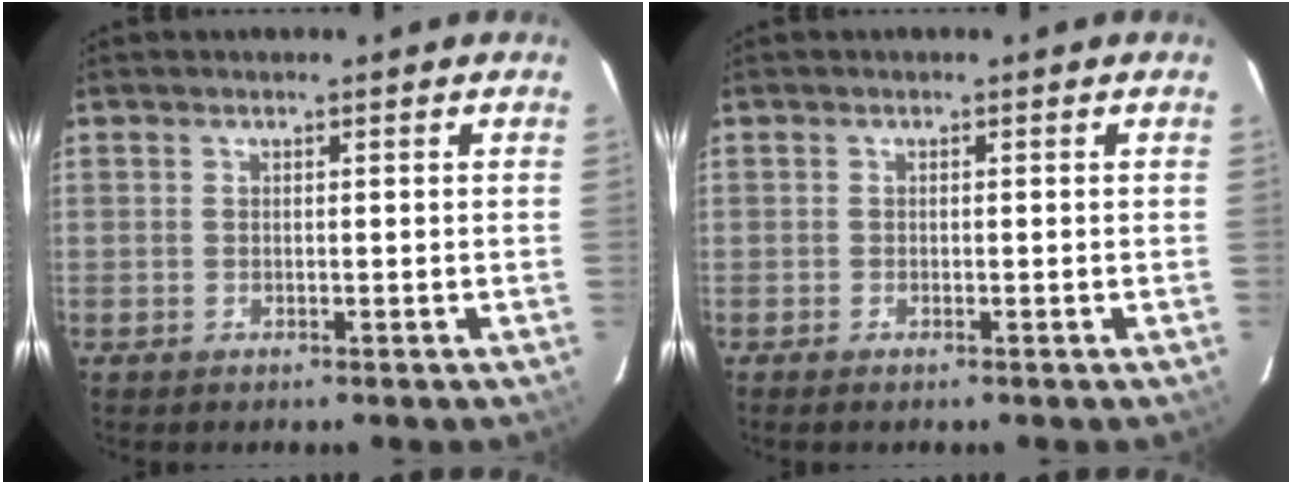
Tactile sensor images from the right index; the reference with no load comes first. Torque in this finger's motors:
{"motor_torque": [-0.11, -0.06, 0.03, 0.01]}